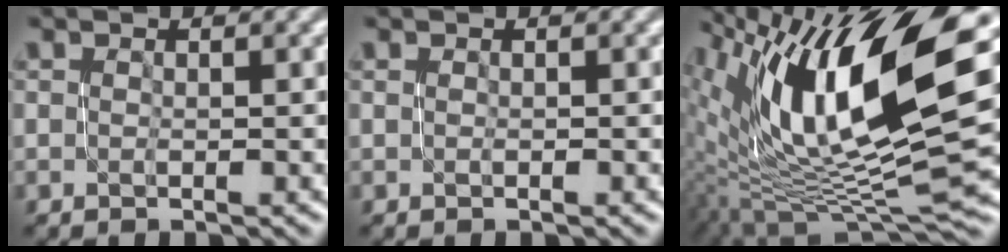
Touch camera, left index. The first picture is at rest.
{"total": 0.0}
{"total": 15.5, "force": [5.3, 5.1, 13.6], "torque": [-0.241, 0.003, 0.092]}